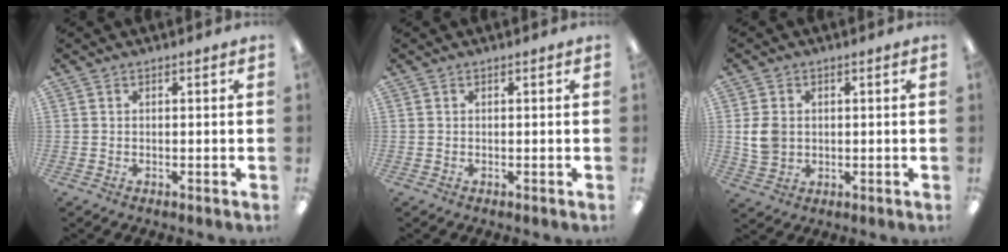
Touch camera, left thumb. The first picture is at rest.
{"total": 0.0}
{"total": 6.1, "force": [0.6, 5.0, 3.4], "torque": [-0.078, 0.002, 0.009]}